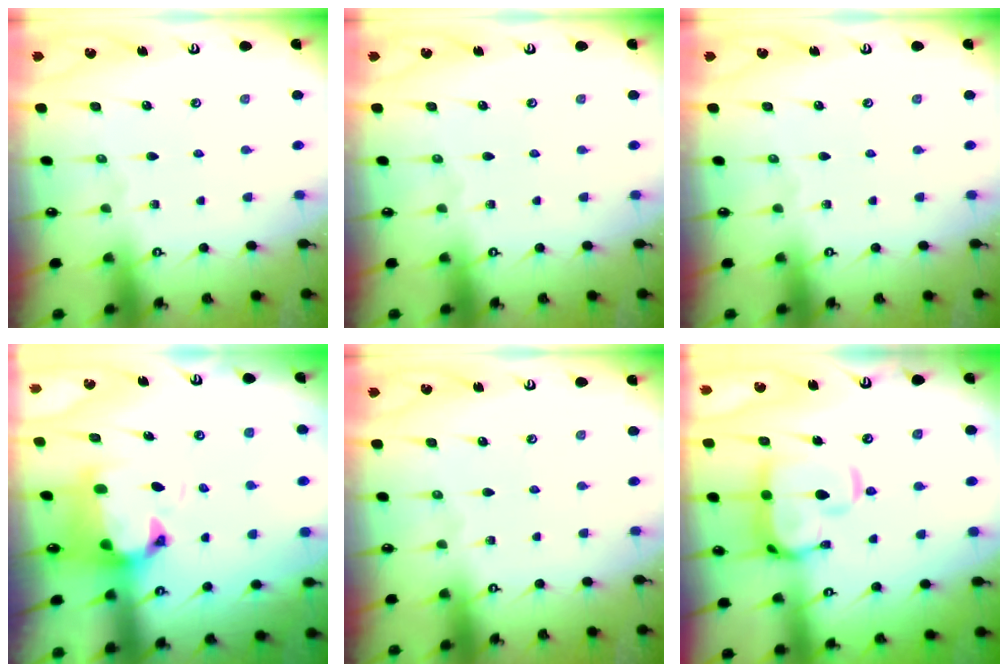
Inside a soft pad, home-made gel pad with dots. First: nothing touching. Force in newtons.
{"total": 0.0}
{"total": 0.0}
{"total": 3.1, "press": 2.8, "slide": 1.4}
{"total": 0.0}
{"total": 10.1, "press": 9.9, "slide": 1.6}